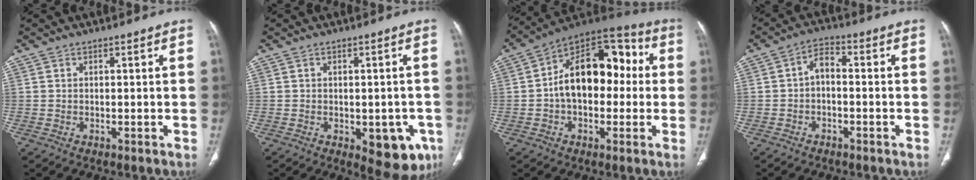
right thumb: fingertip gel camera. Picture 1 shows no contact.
{"total": 10.0, "force": [-3.6, 5.2, 7.7], "torque": [-0.056, 0.003, -0.034]}
{"total": 18.6, "force": [0.8, 11.6, 14.5], "torque": [-0.188, 0.053, 0.003]}
{"total": 4.2, "force": [-0.9, 2.4, 3.3], "torque": [-0.051, 0.024, -0.025]}